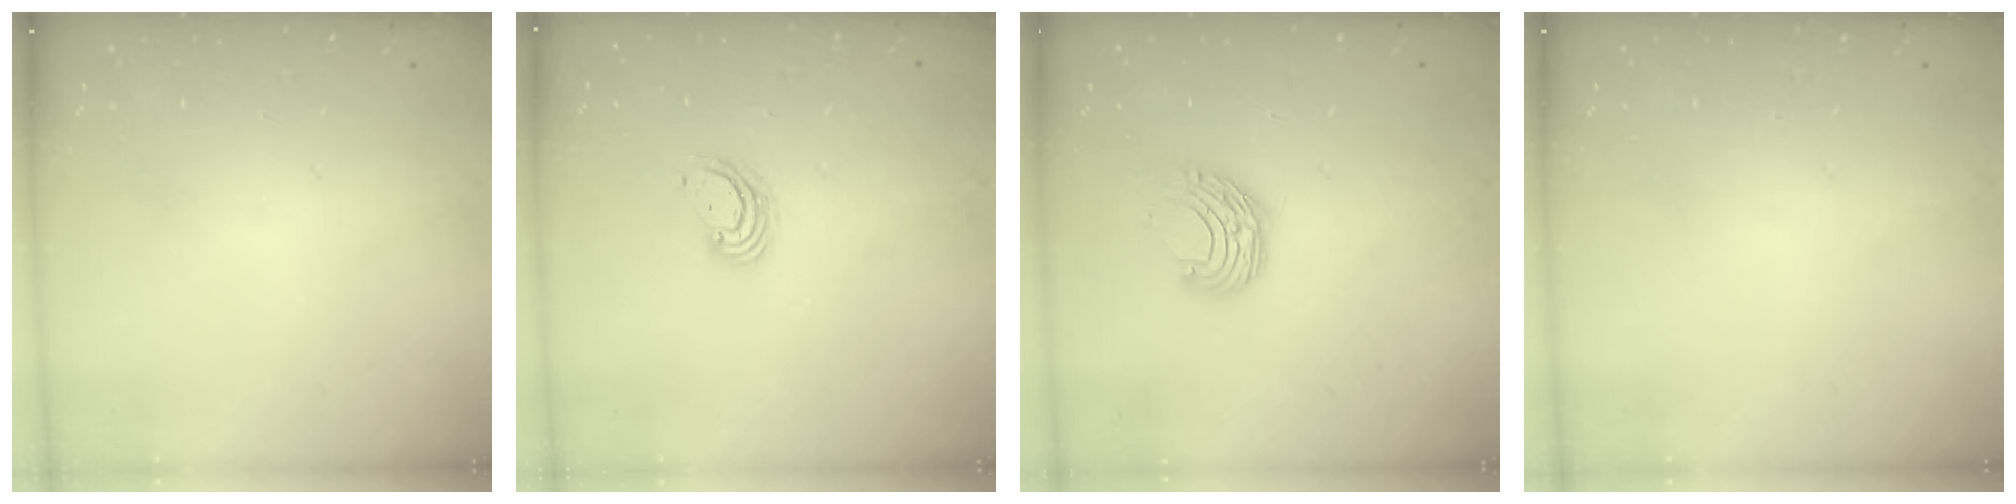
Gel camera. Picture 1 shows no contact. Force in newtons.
{"total": 3.8, "press": 3.8, "slide": 0.2}
{"total": 8.1, "press": 8.1, "slide": 0.4}
{"total": 0.0}